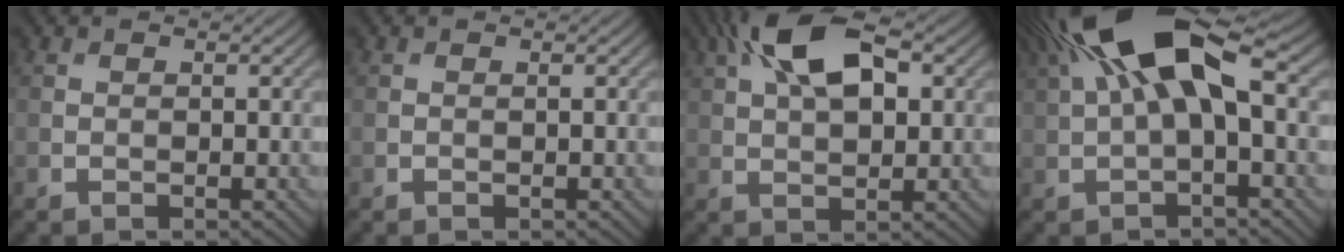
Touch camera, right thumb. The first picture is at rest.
{"total": 0.0}
{"total": 11.7, "force": [4.5, 5.5, 9.2], "torque": [-0.172, 0.026, 0.071]}
{"total": 13.6, "force": [3.7, 5.4, 11.9], "torque": [-0.234, 0.024, 0.061]}